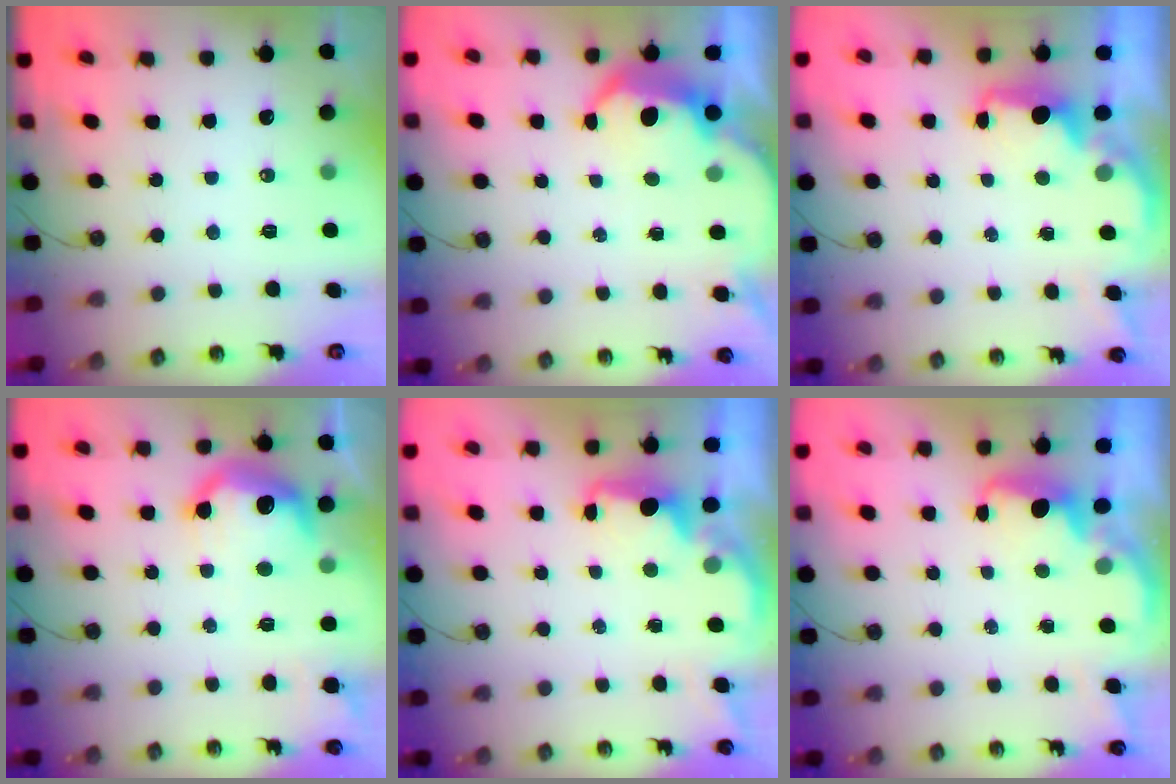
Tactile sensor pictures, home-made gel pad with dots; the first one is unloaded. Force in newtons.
{"total": 5.7, "press": 5.7, "slide": 0.6}
{"total": 2.0, "press": 1.8, "slide": 0.8}
{"total": 11.9, "press": 11.9, "slide": 0.5}
{"total": 2.1, "press": 2.0, "slide": 0.8}
{"total": 1.9, "press": 1.8, "slide": 0.7}